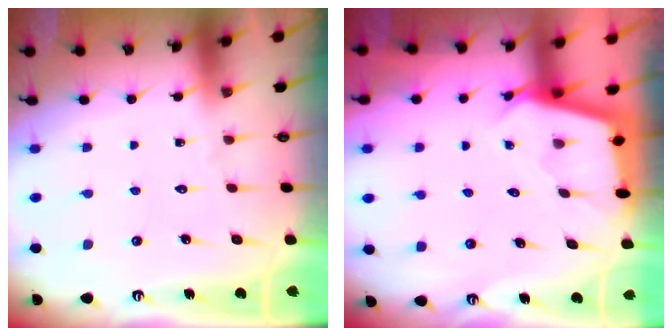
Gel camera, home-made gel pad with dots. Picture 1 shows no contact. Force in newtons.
{"total": 2.4, "press": 2.4, "slide": 0.1}